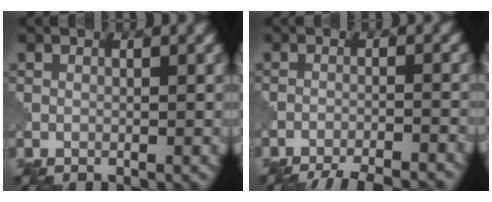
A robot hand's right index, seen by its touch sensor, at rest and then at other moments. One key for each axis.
{"total": 8.1, "fx": -7.6, "fy": 1.4, "fz": 2.4, "tx": -0.028, "ty": -0.001, "tz": -0.106}